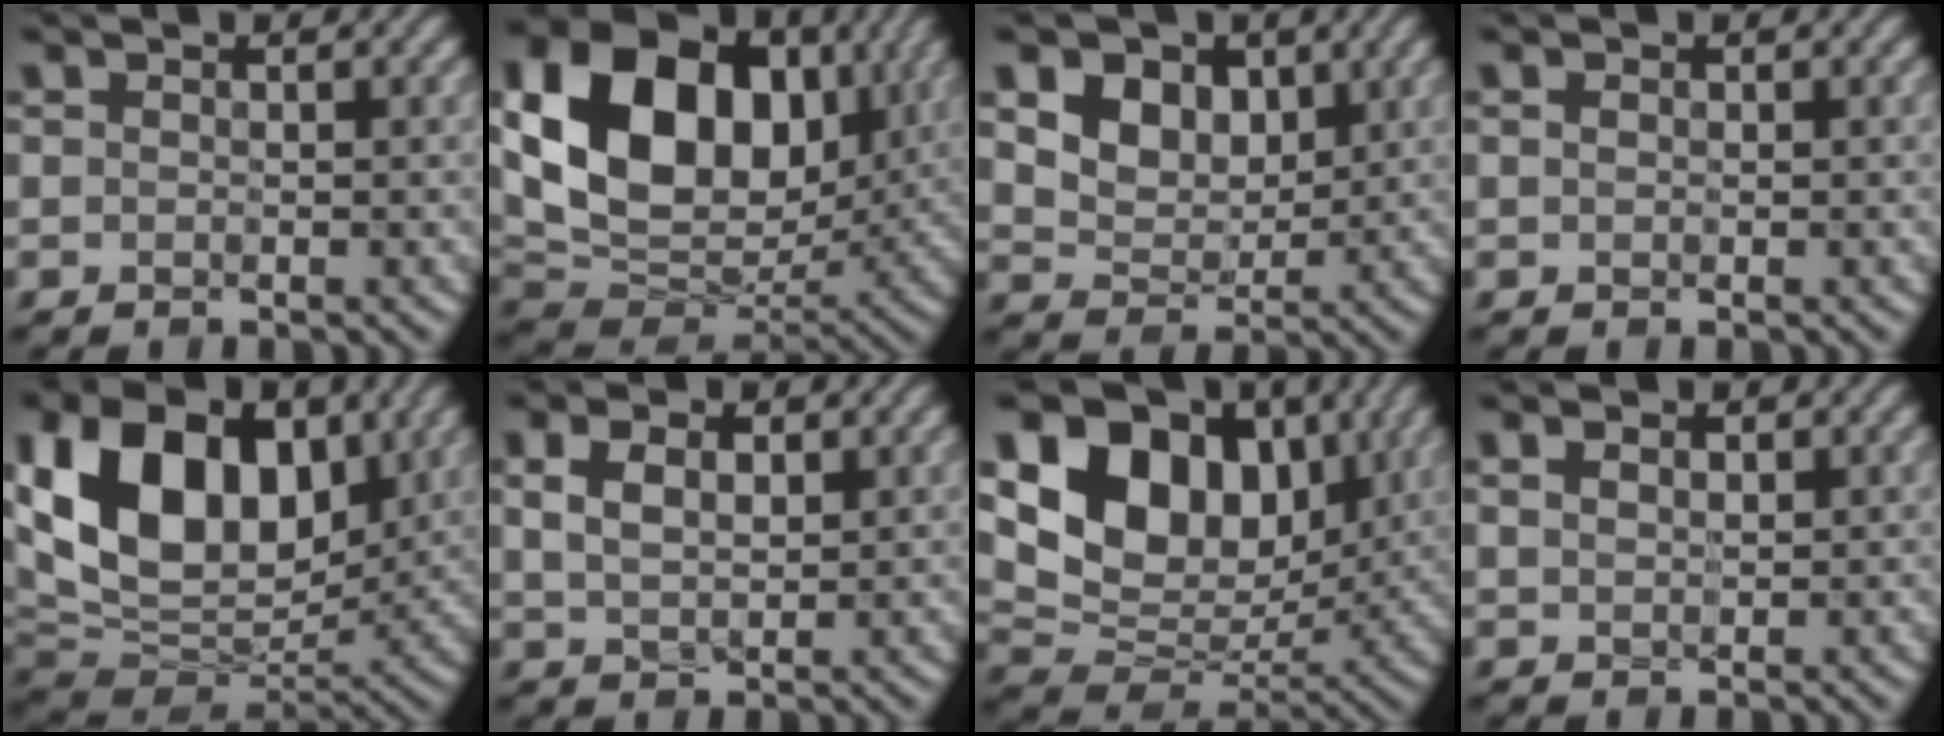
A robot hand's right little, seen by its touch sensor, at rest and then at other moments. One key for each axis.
{"total": 16.0, "fx": 3.6, "fy": 11.6, "fz": 10.4, "tx": -0.194, "ty": 0.025, "tz": 0.064}
{"total": 6.4, "fx": 2.7, "fy": 4.8, "fz": 3.2, "tx": -0.089, "ty": -0.005, "tz": 0.056}
{"total": 0.0}
{"total": 14.6, "fx": 3.8, "fy": 9.9, "fz": 10.0, "tx": -0.202, "ty": 0.014, "tz": 0.070}
{"total": 3.2, "fx": 0.9, "fy": 1.9, "fz": 2.3, "tx": -0.055, "ty": 0.000, "tz": 0.020}
{"total": 14.2, "fx": 5.3, "fy": 9.8, "fz": 8.8, "tx": -0.165, "ty": 0.025, "tz": 0.094}
{"total": 1.3, "fx": 0.6, "fy": 0.9, "fz": 0.8, "tx": -0.020, "ty": -0.001, "tz": 0.016}